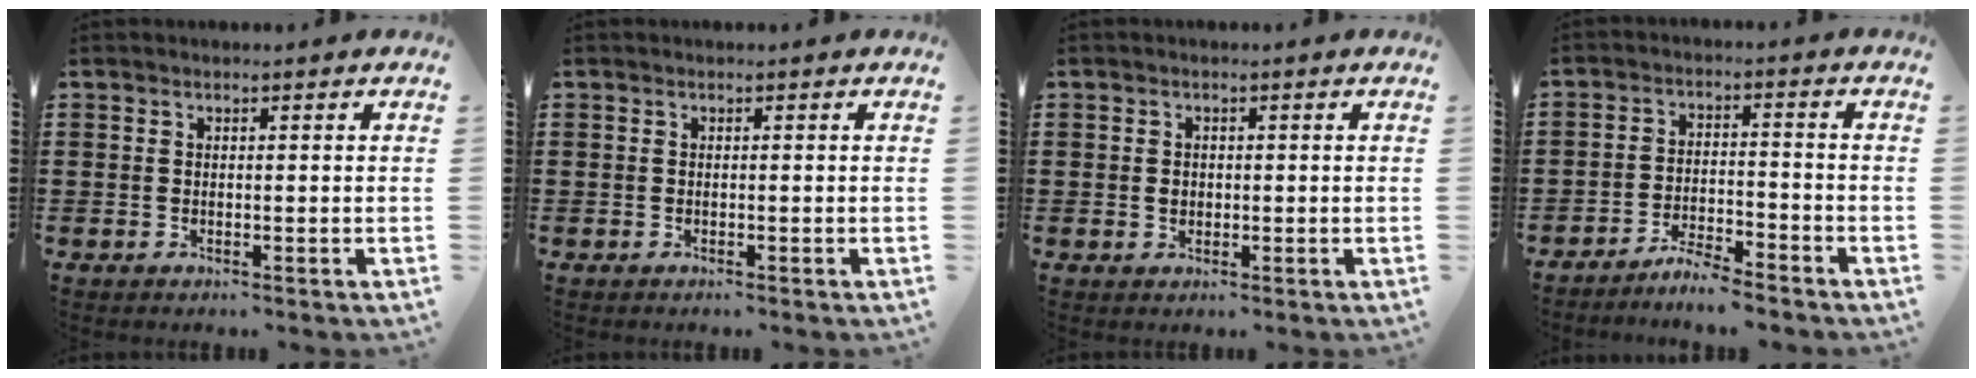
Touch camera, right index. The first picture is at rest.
{"total": 0.0}
{"total": 1.3, "force": [0.0, 1.0, 0.8], "torque": [-0.018, 0.005, -0.002]}
{"total": 4.4, "force": [-4.3, -0.1, 0.9], "torque": [-0.027, 0.000, -0.089]}